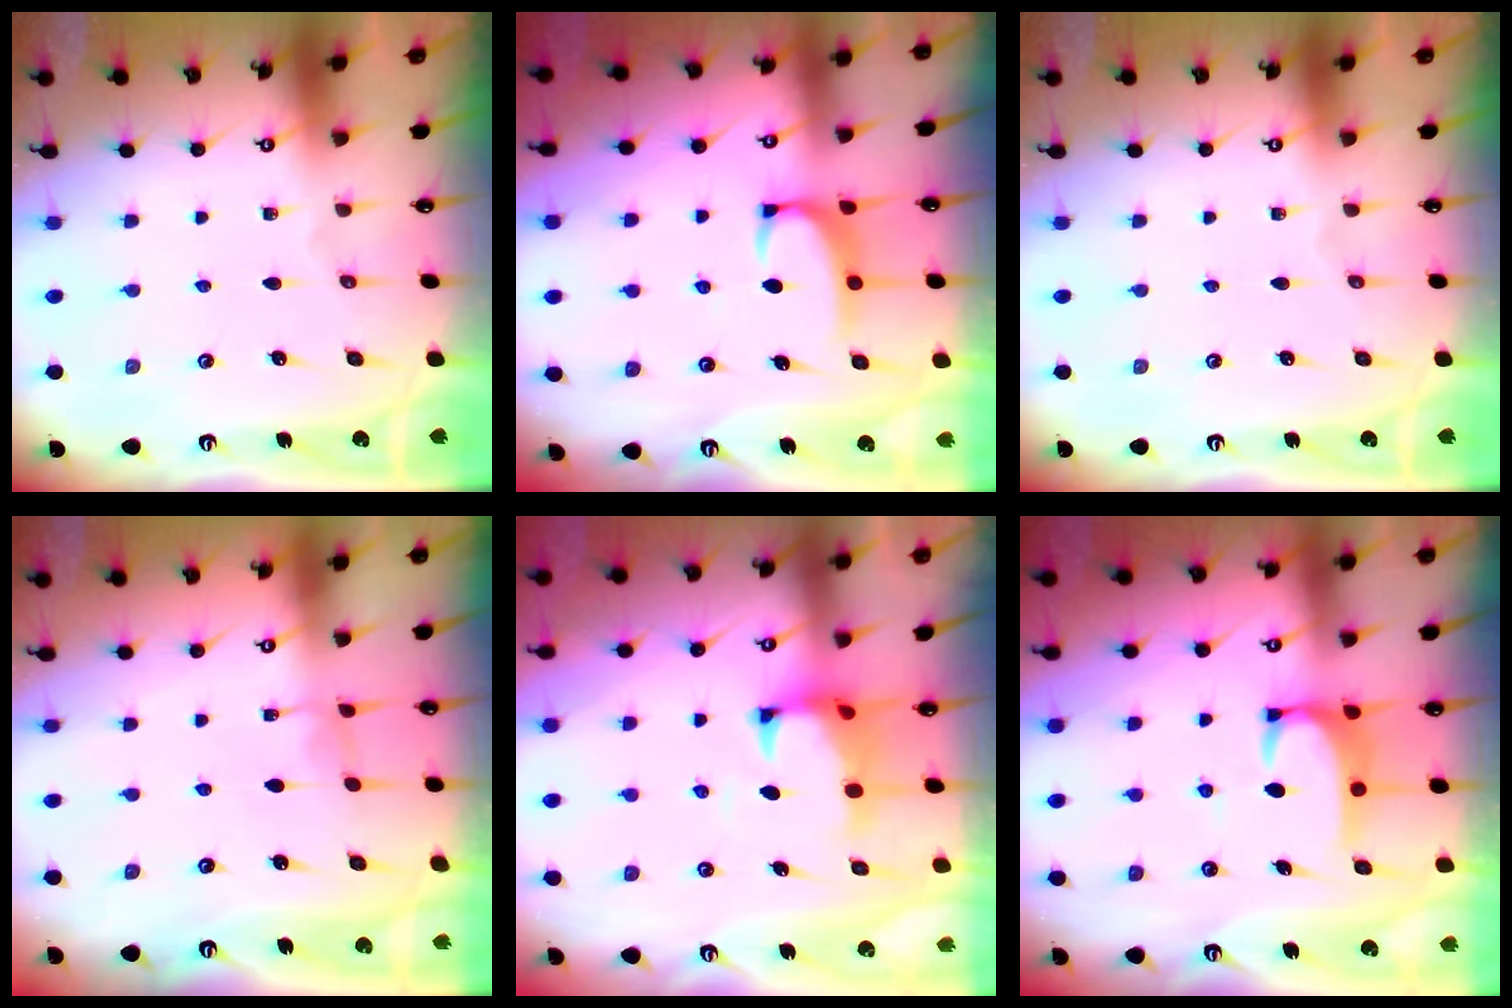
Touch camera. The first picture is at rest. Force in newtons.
{"total": 2.1, "press": 2.0, "slide": 0.6}
{"total": 0.0}
{"total": 0.7, "press": 0.4, "slide": 0.6}
{"total": 1.2, "press": 0.8, "slide": 1.0}
{"total": 3.6, "press": 3.5, "slide": 0.9}